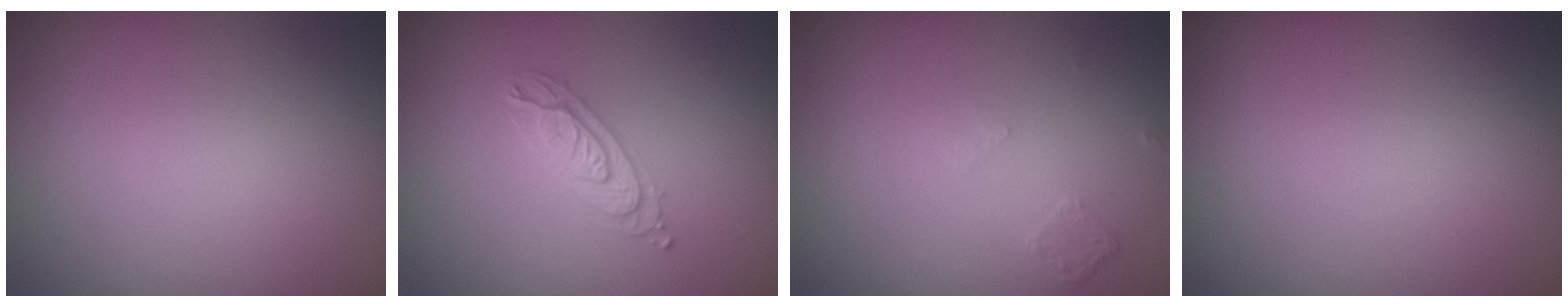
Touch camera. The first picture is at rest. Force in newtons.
{"total": 2.3, "press": 2.3, "slide": 0.4}
{"total": 0.6, "press": 0.5, "slide": 0.4}
{"total": 0.0}